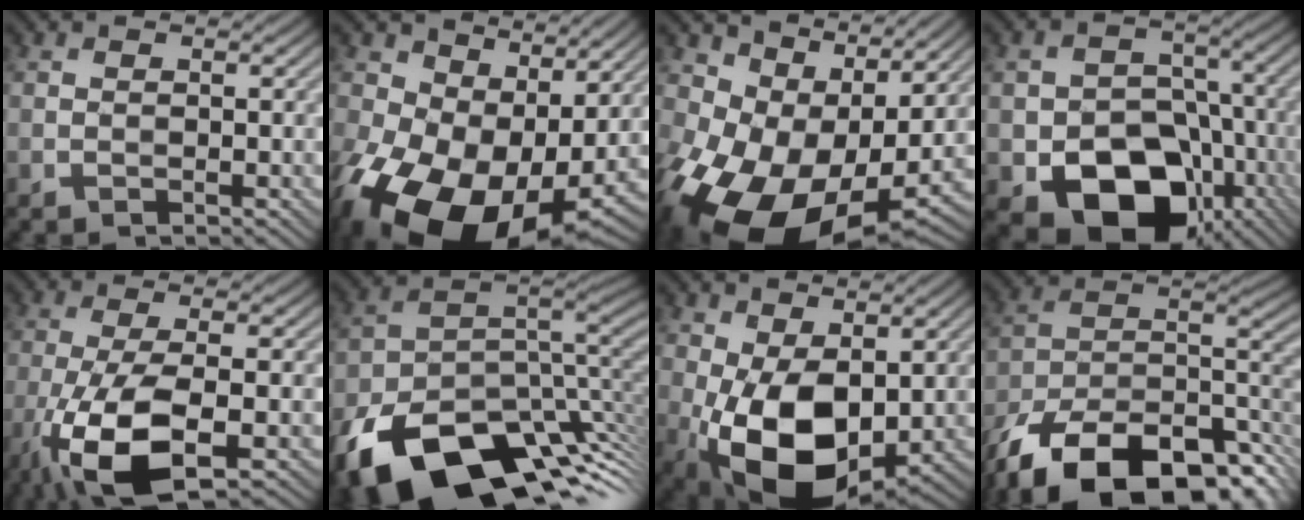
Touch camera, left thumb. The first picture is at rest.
{"total": 18.6, "force": [-2.0, 12.6, 13.5], "torque": [-0.258, -0.041, -0.002]}
{"total": 14.8, "force": [0.7, 10.2, 10.7], "torque": [-0.198, -0.032, 0.040]}
{"total": 14.3, "force": [-6.4, 10.0, 8.0], "torque": [-0.118, -0.035, -0.112]}
{"total": 10.7, "force": [-4.4, 3.3, 9.3], "torque": [-0.195, -0.013, -0.081]}
{"total": 16.9, "force": [-7.4, 10.1, 11.2], "torque": [-0.212, -0.041, -0.106]}
{"total": 13.0, "force": [-1.5, 7.6, 10.4], "torque": [-0.212, -0.022, -0.017]}
{"total": 19.3, "force": [-12.7, 8.8, 11.6], "torque": [-0.225, -0.033, -0.198]}